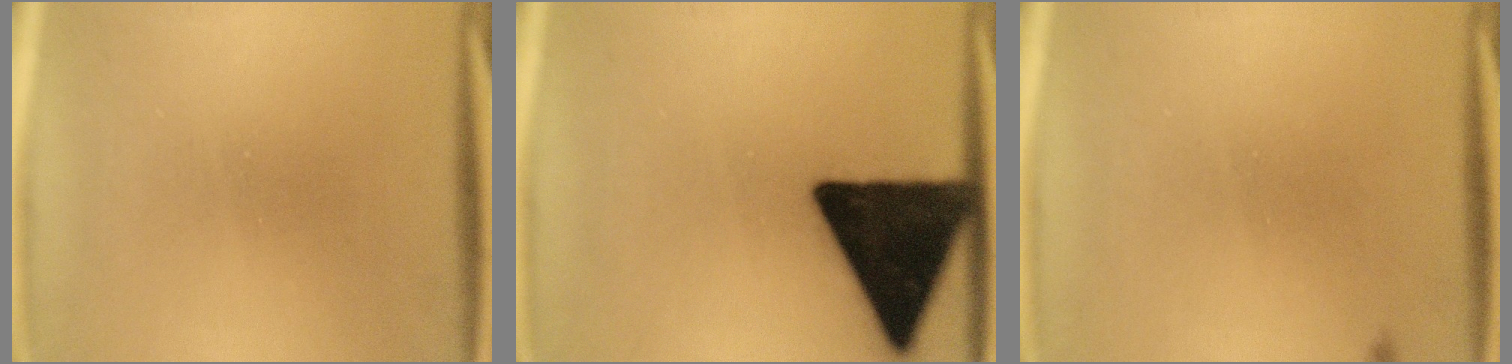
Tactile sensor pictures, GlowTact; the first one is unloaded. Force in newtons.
{"total": 18.2}
{"total": 0.6}